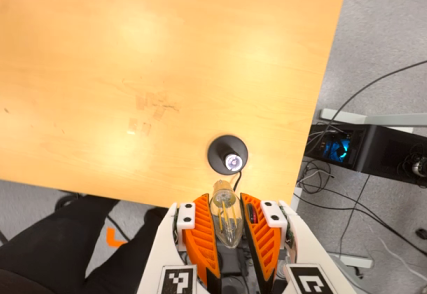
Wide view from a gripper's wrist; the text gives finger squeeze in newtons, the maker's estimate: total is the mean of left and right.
{"total": 11.1, "left": 12.3, "right": 10.0}